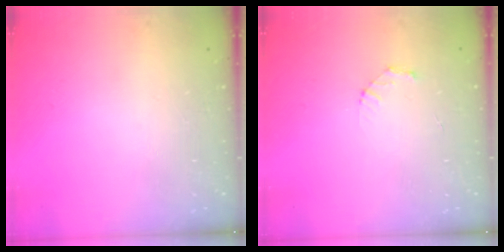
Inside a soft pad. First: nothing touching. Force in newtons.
{"total": 1.9, "press": 1.9, "slide": 0.2}